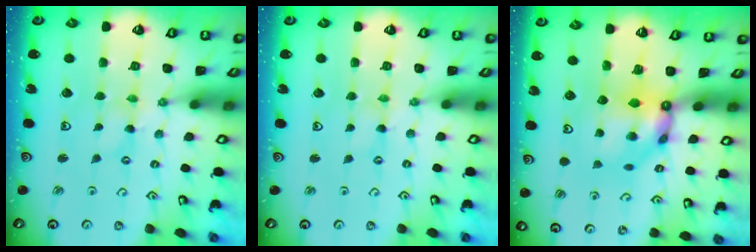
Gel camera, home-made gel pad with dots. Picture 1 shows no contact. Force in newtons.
{"total": 0.9, "press": 0.9, "slide": 0.1}
{"total": 8.8, "press": 8.7, "slide": 0.9}